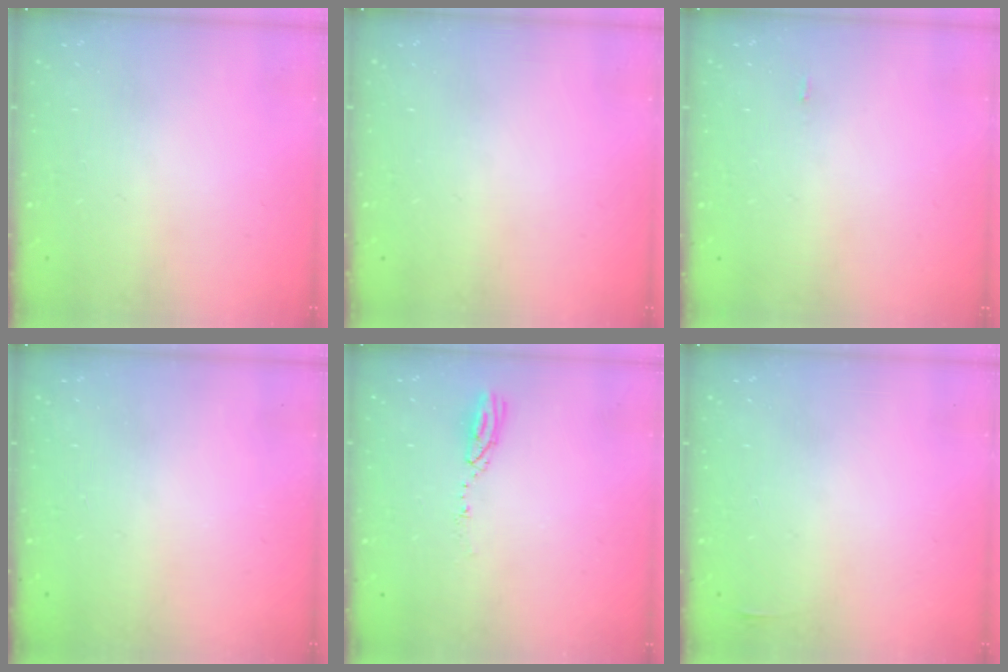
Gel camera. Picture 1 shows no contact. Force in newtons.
{"total": 0.0}
{"total": 12.5, "press": 4.6, "slide": 11.7}
{"total": 0.0}
{"total": 3.8, "press": 3.8, "slide": 0.2}
{"total": 5.8, "press": 1.7, "slide": 5.5}